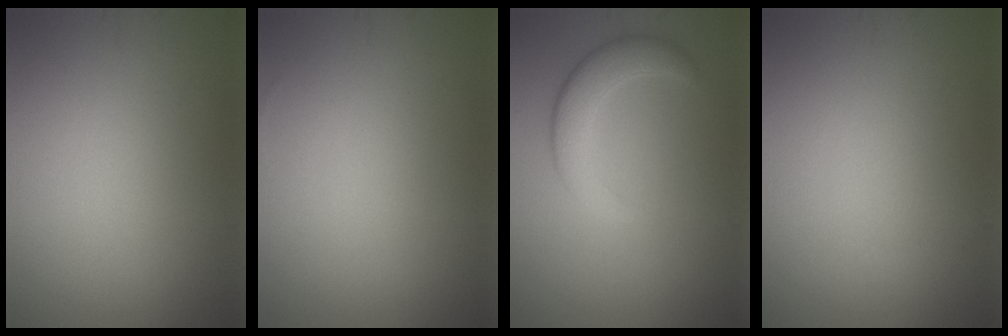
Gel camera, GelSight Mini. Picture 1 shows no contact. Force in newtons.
{"total": 0.0}
{"total": 3.8, "press": 3.8, "slide": 0.4}
{"total": 0.0}